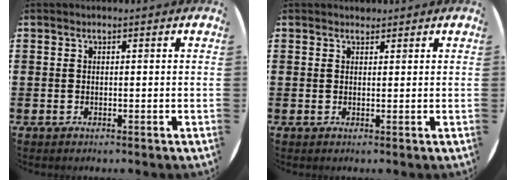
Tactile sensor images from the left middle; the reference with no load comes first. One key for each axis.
{"total": 0.8, "fx": 0.8, "fy": 0.2, "fz": -0.1, "tx": 0.009, "ty": -0.001, "tz": 0.013}